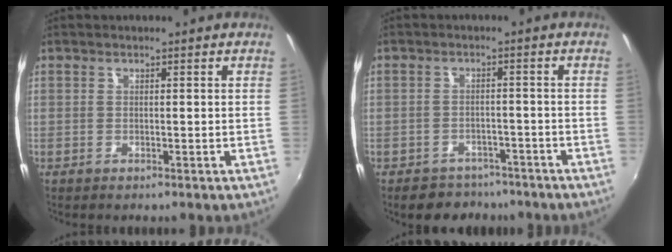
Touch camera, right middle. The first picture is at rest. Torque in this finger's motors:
{"motor_torque": [0.89, -0.99, 0.16, 0.04]}